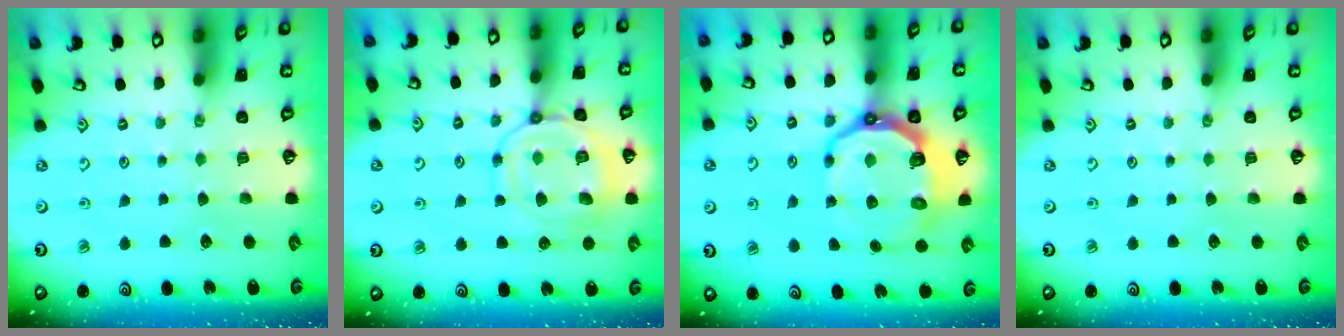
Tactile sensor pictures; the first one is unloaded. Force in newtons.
{"total": 13.7, "press": 13.7, "slide": 1.2}
{"total": 13.2, "press": 12.4, "slide": 4.4}
{"total": 0.0}